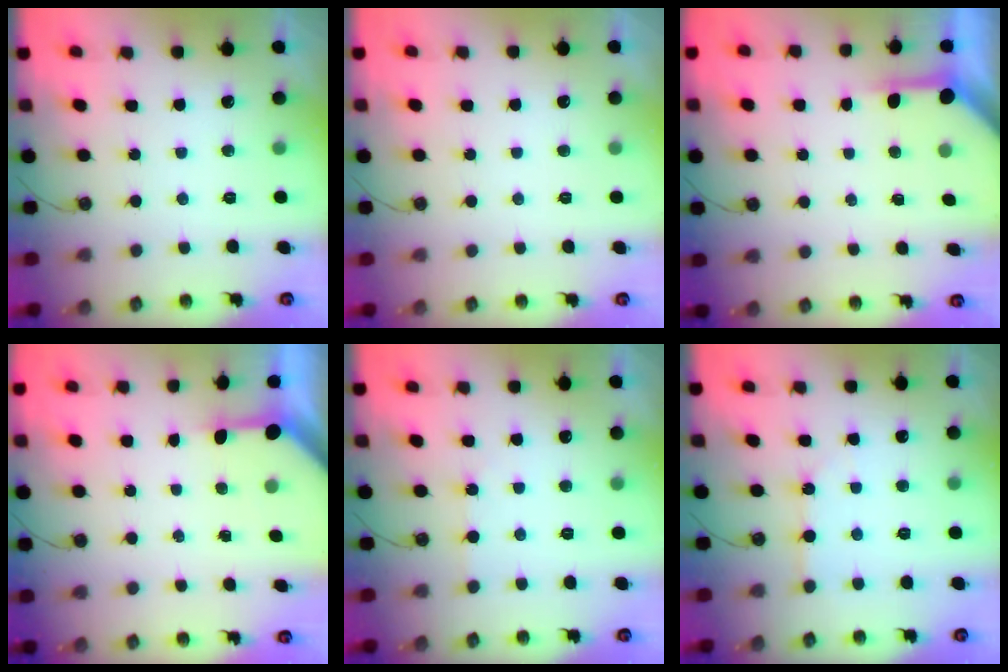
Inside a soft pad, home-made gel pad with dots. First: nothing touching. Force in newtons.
{"total": 0.0}
{"total": 3.9, "press": 3.9, "slide": 0.4}
{"total": 3.1, "press": 3.1, "slide": 0.2}
{"total": 2.7, "press": 2.7, "slide": 0.5}
{"total": 3.5, "press": 3.5, "slide": 0.5}